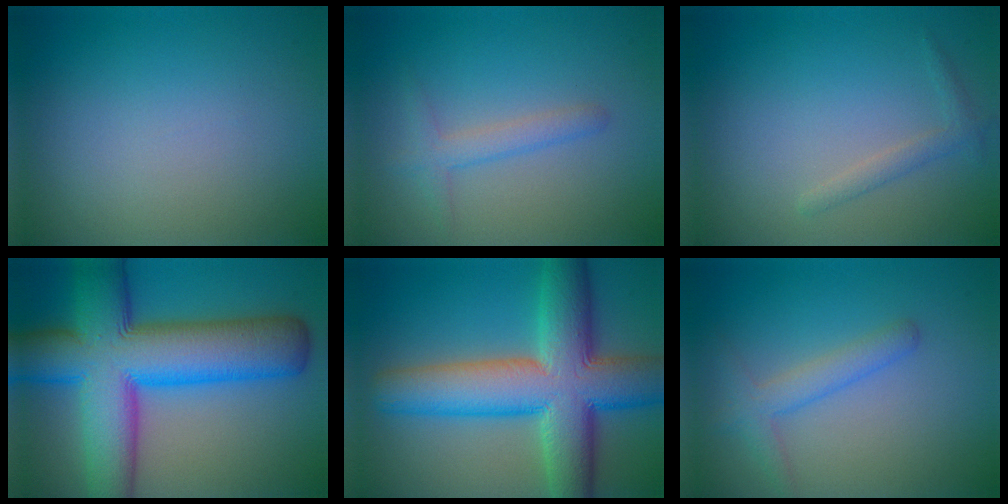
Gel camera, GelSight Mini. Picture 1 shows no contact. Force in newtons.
{"total": 2.0, "press": 2.0, "slide": 0.1}
{"total": 1.3, "press": 1.3, "slide": 0.0}
{"total": 15.2, "press": 15.2, "slide": 0.4}
{"total": 12.3, "press": 12.3, "slide": 0.4}
{"total": 2.5, "press": 2.5, "slide": 0.1}